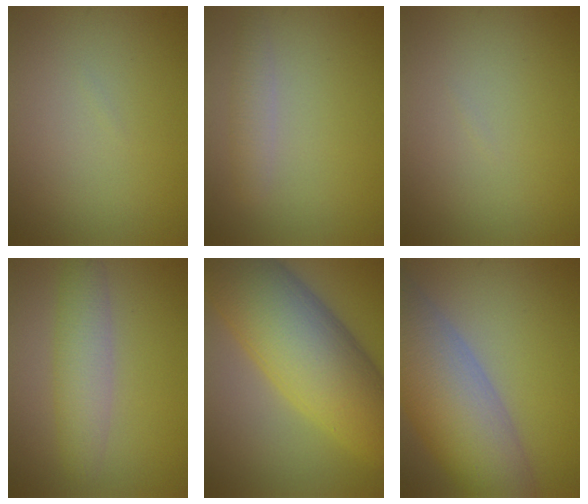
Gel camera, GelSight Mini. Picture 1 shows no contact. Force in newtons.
{"total": 1.6, "press": 1.6, "slide": 0.0}
{"total": 0.0}
{"total": 3.7, "press": 3.7, "slide": 0.1}
{"total": 12.9, "press": 12.9, "slide": 0.4}
{"total": 10.8, "press": 10.8, "slide": 0.5}